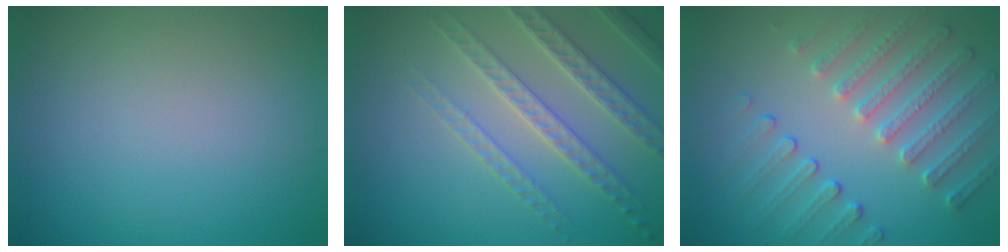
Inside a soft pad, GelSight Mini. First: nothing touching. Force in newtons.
{"total": 3.9, "press": 3.8, "slide": 1.1}
{"total": 5.1, "press": 3.8, "slide": 3.3}